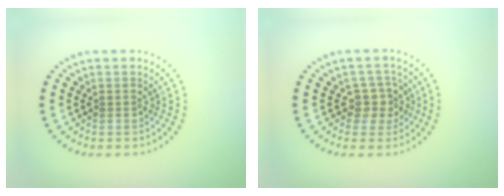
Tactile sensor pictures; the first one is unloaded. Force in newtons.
{"total": 2.6, "press": 2.2, "slide": 1.5}